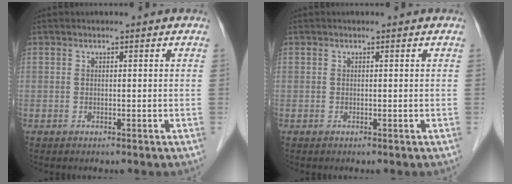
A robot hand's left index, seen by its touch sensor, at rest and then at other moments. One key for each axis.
{"total": 0.0}